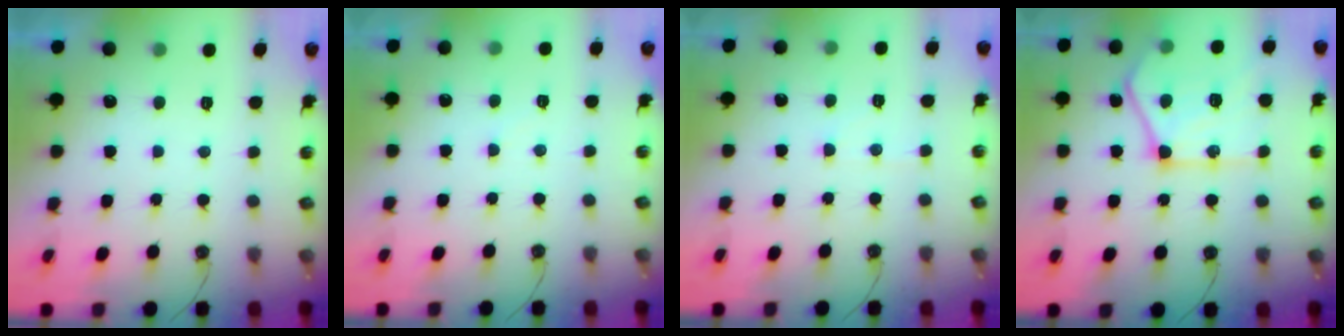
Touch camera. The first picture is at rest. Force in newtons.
{"total": 2.9, "press": 2.9, "slide": 0.5}
{"total": 3.4, "press": 3.4, "slide": 0.6}
{"total": 20.1, "press": 20.1, "slide": 1.4}